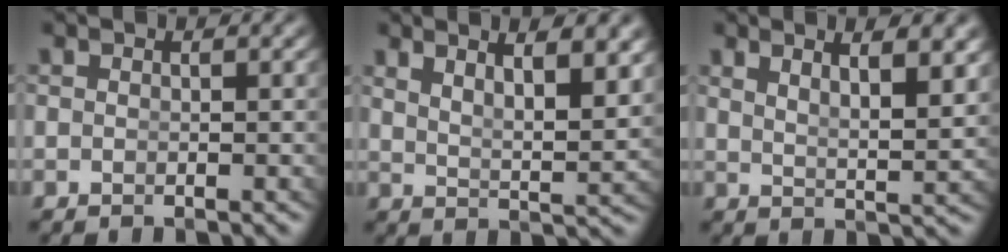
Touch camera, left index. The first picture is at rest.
{"total": 6.0, "force": [3.5, 1.8, 4.5], "torque": [-0.060, -0.003, 0.059]}
{"total": 4.7, "force": [2.8, 0.8, 3.6], "torque": [-0.051, -0.006, 0.053]}